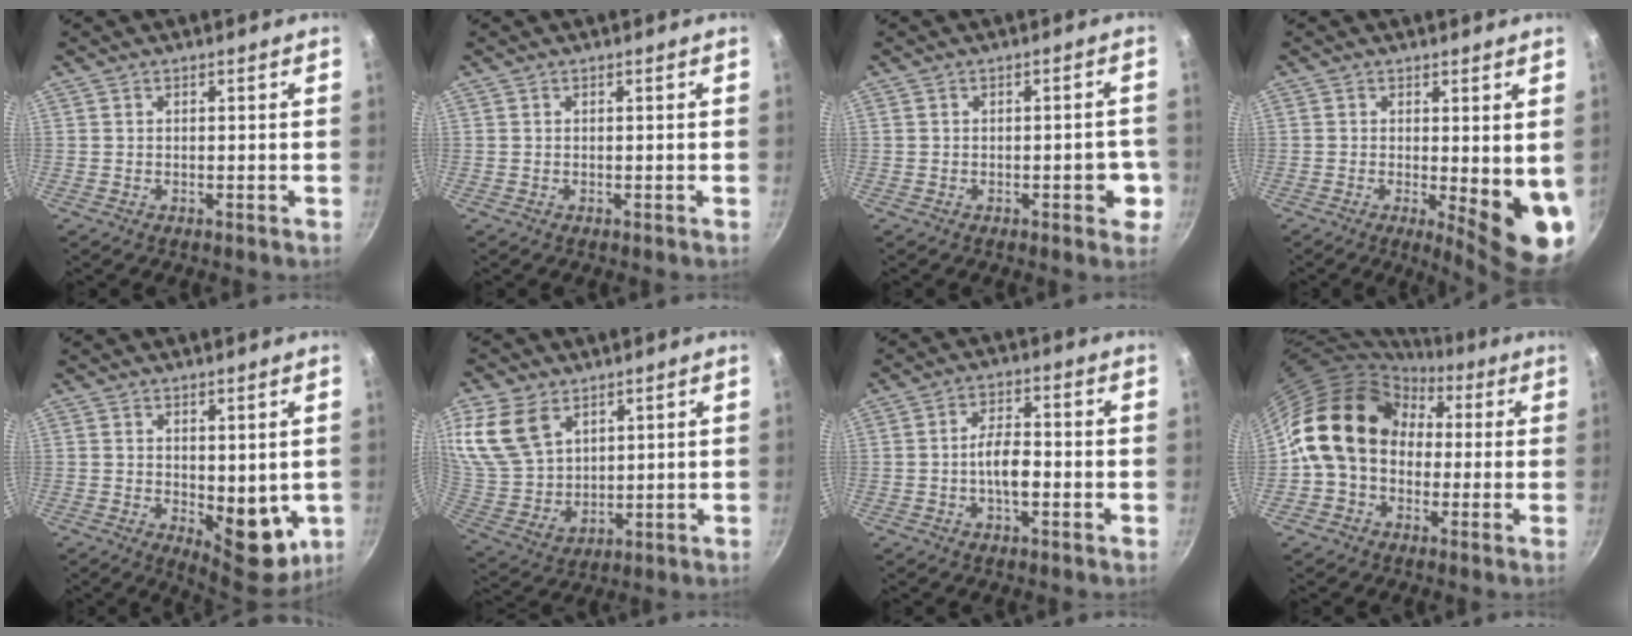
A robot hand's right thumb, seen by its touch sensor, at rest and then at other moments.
{"total": 0.0}
{"total": 4.9, "force": [-1.5, 2.3, 4.1], "torque": [-0.028, 0.013, -0.019]}
{"total": 9.8, "force": [-0.5, 3.1, 9.3], "torque": [-0.103, -0.021, 0.000]}
{"total": 10.4, "force": [-0.4, 5.6, 8.8], "torque": [-0.084, -0.017, 0.009]}
{"total": 15.9, "force": [7.9, 10.5, 9.0], "torque": [-0.189, -0.020, 0.172]}
{"total": 5.9, "force": [-1.6, 2.5, 5.1], "torque": [-0.081, 0.023, -0.031]}
{"total": 15.8, "force": [1.3, 12.6, 9.5], "torque": [-0.134, 0.041, 0.005]}